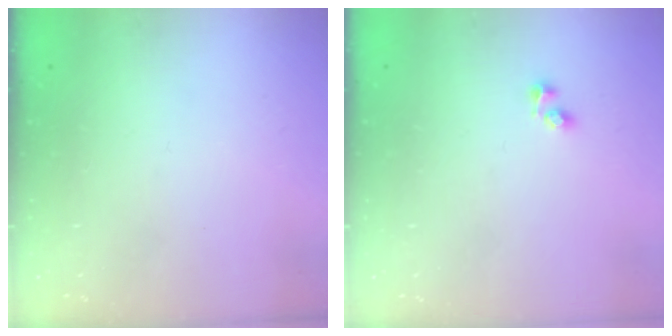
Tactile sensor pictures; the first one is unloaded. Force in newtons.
{"total": 2.1, "press": 1.9, "slide": 0.9}